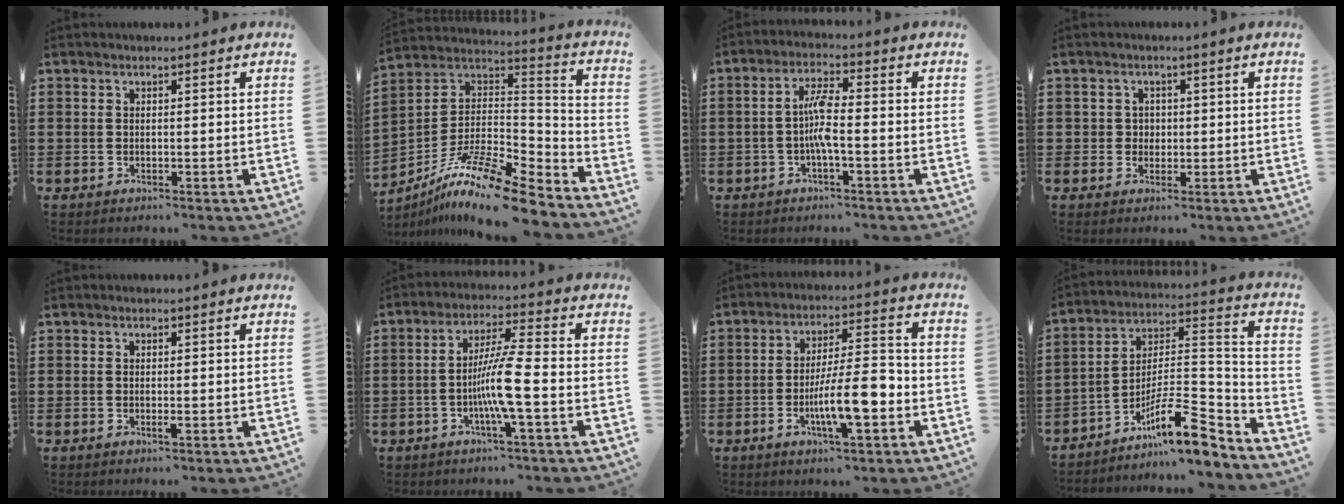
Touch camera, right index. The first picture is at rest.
{"total": 13.7, "force": [-10.5, 2.0, 8.6], "torque": [-0.164, 0.014, -0.200]}
{"total": 5.1, "force": [-1.0, 1.0, 4.9], "torque": [-0.103, 0.000, -0.026]}
{"total": 2.0, "force": [0.0, 1.9, 0.5], "torque": [-0.018, 0.007, -0.002]}
{"total": 0.8, "force": [-0.3, 0.0, 0.8], "torque": [-0.022, -0.008, -0.007]}
{"total": 7.8, "force": [-2.2, 0.1, 7.5], "torque": [-0.151, -0.011, -0.049]}
{"total": 10.2, "force": [-3.3, 2.7, 9.3], "torque": [-0.163, -0.003, -0.062]}
{"total": 11.6, "force": [-8.2, 3.0, 7.6], "torque": [-0.125, 0.010, -0.156]}